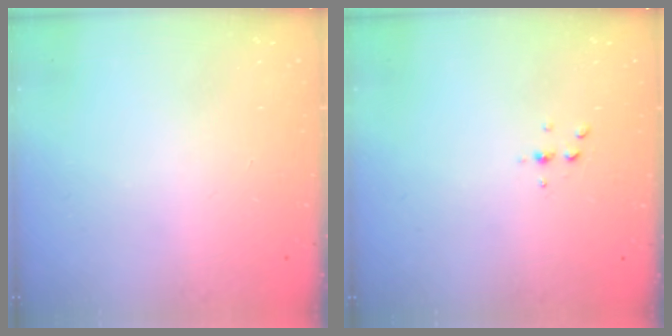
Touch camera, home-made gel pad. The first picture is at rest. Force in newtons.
{"total": 2.6, "press": 2.6, "slide": 0.3}